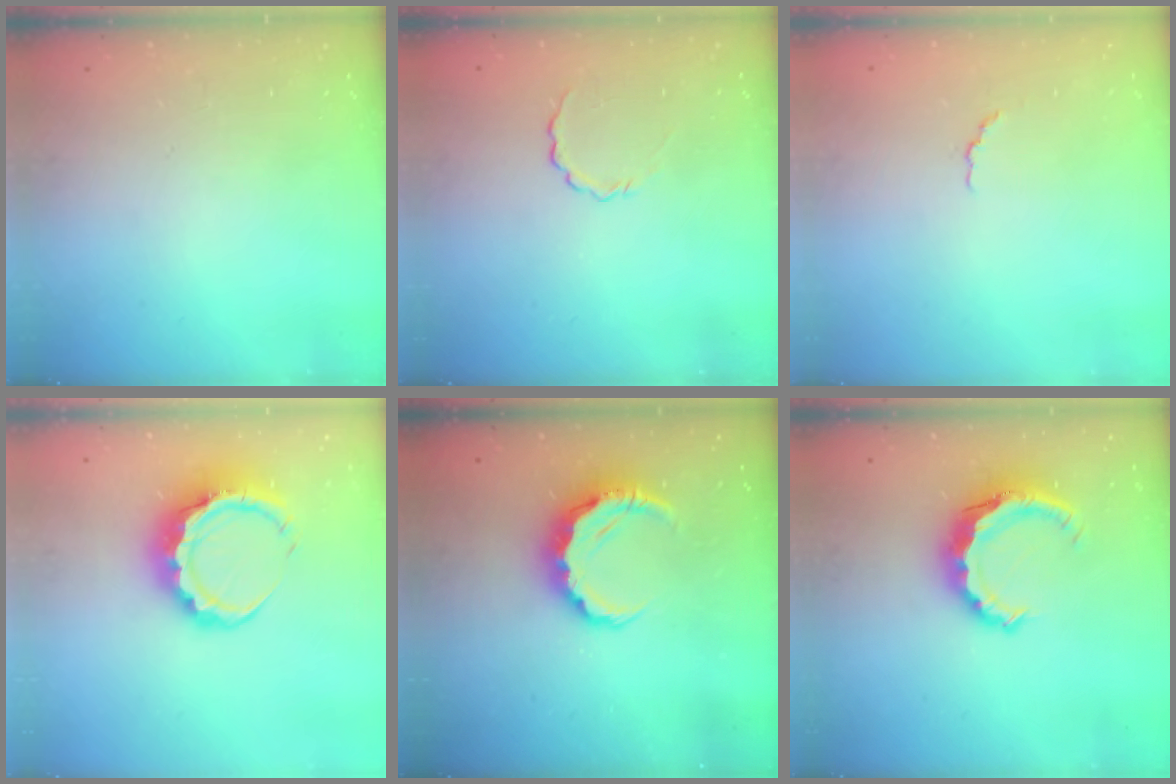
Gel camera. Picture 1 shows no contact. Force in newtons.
{"total": 3.0, "press": 2.8, "slide": 0.9}
{"total": 1.4, "press": 1.2, "slide": 0.6}
{"total": 10.2, "press": 10.0, "slide": 1.9}
{"total": 8.0, "press": 7.9, "slide": 1.3}
{"total": 8.5, "press": 8.4, "slide": 1.0}